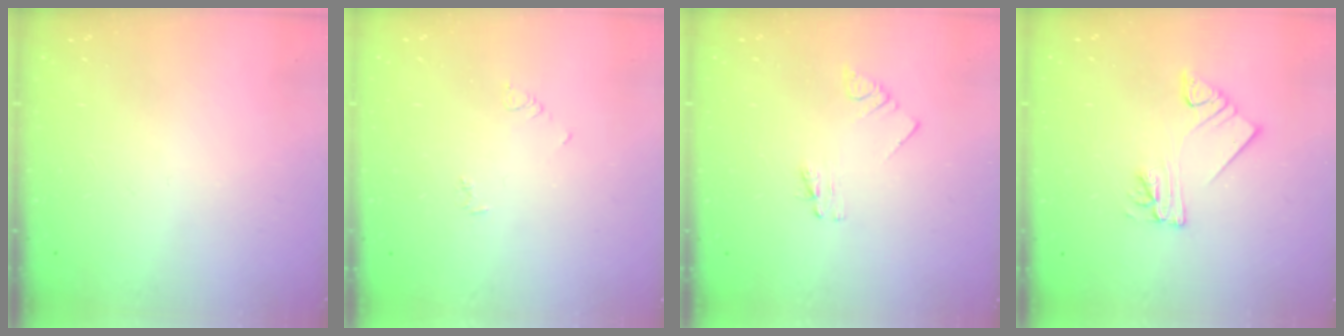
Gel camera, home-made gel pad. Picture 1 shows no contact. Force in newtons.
{"total": 3.1, "press": 3.1, "slide": 0.4}
{"total": 1.6, "press": 1.6, "slide": 0.2}
{"total": 5.4, "press": 5.4, "slide": 0.6}